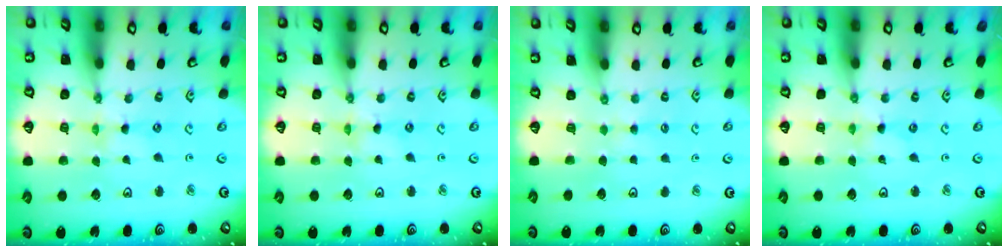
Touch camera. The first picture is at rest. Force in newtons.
{"total": 0.0}
{"total": 2.4, "press": 2.4, "slide": 0.4}
{"total": 0.0}